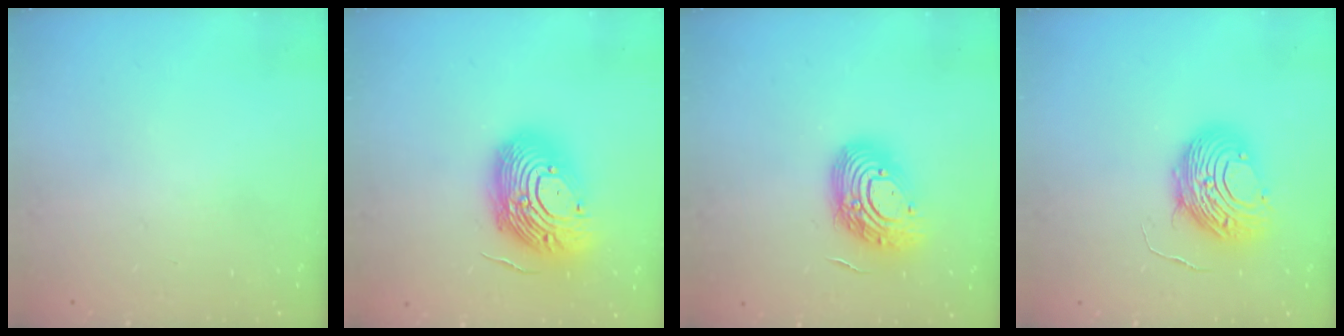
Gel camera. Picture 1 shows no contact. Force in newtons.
{"total": 19.5, "press": 19.3, "slide": 3.1}
{"total": 14.8, "press": 14.7, "slide": 1.5}
{"total": 11.0, "press": 11.0, "slide": 1.0}